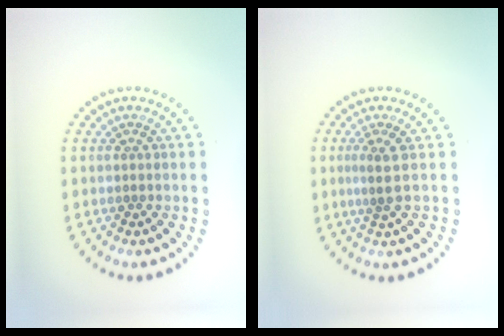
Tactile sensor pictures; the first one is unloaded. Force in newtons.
{"total": 1.7, "press": 1.1, "slide": 1.3}